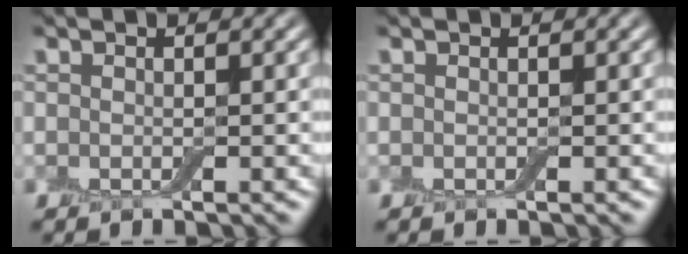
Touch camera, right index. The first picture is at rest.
{"total": 0.0}